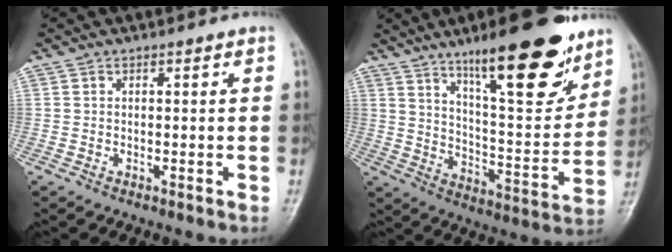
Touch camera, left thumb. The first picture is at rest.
{"total": 21.3, "force": [13.8, 5.5, 15.4], "torque": [-0.192, -0.073, 0.221]}